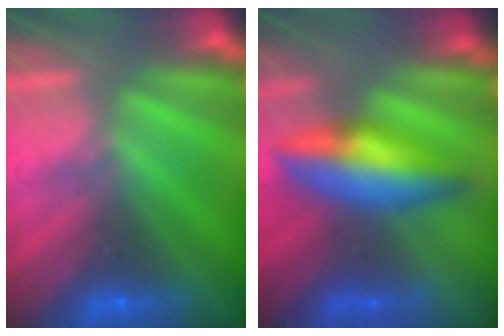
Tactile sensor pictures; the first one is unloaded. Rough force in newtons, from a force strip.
{"total": 5.7}